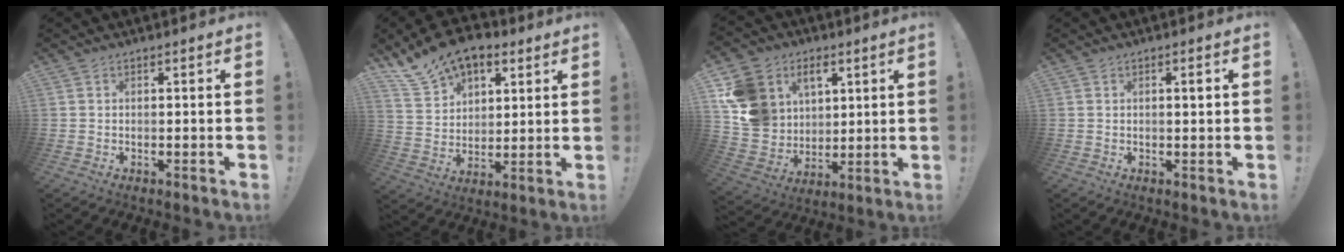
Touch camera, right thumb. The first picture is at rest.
{"total": 13.8, "force": [9.9, 8.1, 5.1], "torque": [-0.094, -0.068, 0.190]}
{"total": 15.8, "force": [6.2, 13.5, 5.6], "torque": [-0.107, -0.026, 0.135]}
{"total": 1.5, "force": [0.2, 0.0, 1.5], "torque": [-0.013, -0.003, -0.003]}